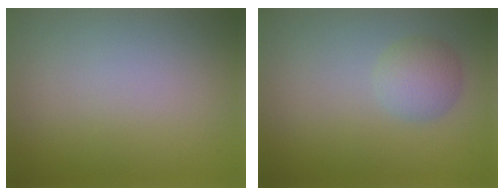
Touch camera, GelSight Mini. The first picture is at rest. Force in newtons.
{"total": 2.4, "press": 2.4, "slide": 0.0}